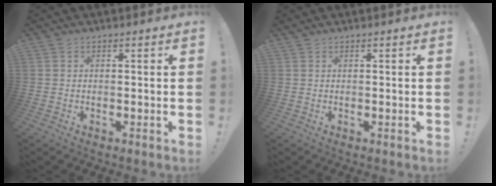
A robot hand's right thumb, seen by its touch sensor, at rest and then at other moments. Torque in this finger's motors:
{"motor_torque": [0.00, 0.00, 0.12, -0.04, 0.00]}